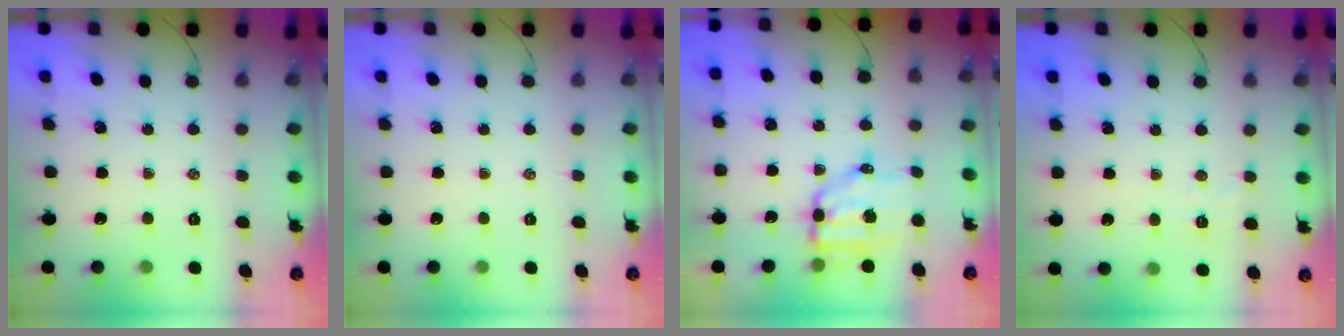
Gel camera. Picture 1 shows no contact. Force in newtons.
{"total": 0.0}
{"total": 7.4, "press": 7.3, "slide": 1.7}
{"total": 2.5, "press": 2.4, "slide": 0.6}